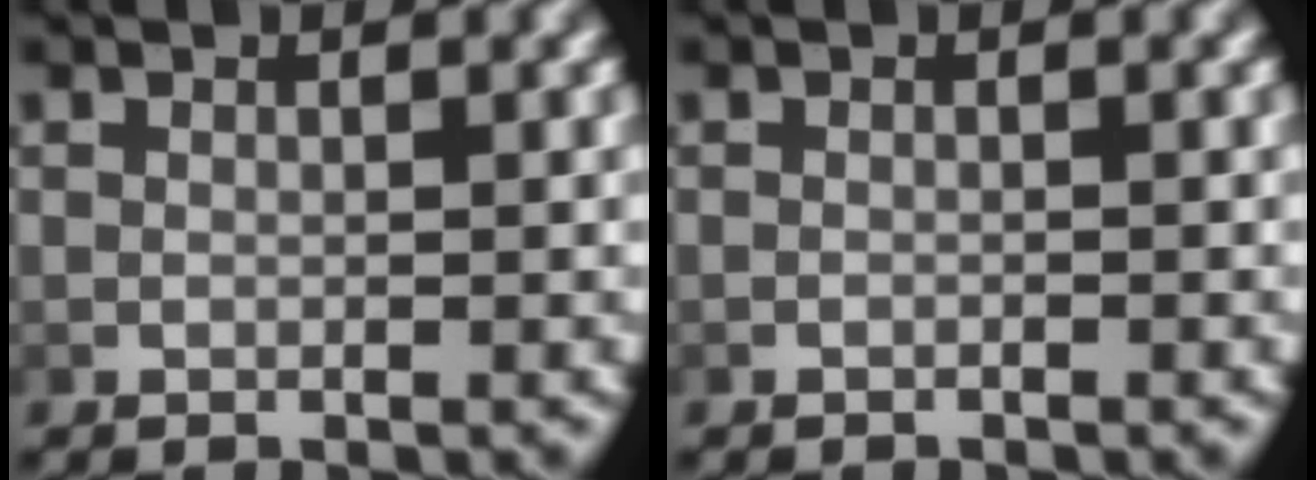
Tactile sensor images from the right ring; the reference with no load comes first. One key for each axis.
{"total": 0.6, "fx": -0.5, "fy": -0.1, "fz": 0.0, "tx": -0.003, "ty": 0.000, "tz": -0.009}